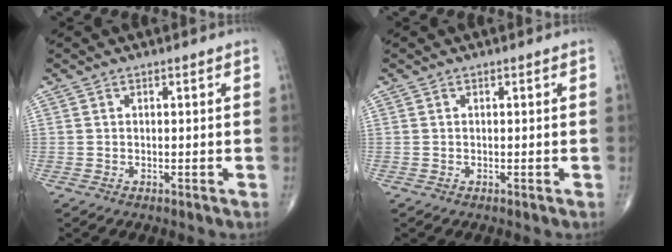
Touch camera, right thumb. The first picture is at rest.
{"total": 0.0}